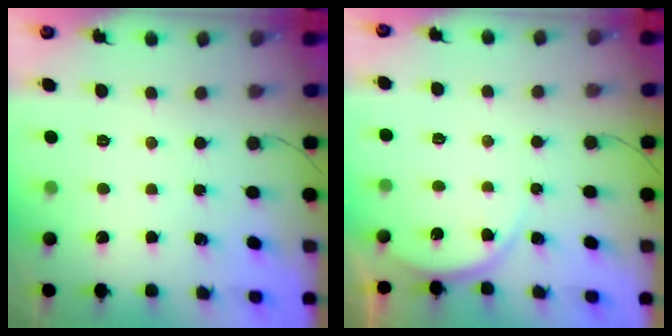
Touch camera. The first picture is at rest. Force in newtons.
{"total": 4.6, "press": 4.6, "slide": 0.5}